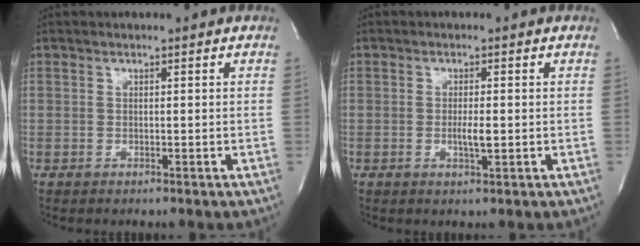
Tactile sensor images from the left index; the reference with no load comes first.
{"total": 2.3, "force": [-0.8, 0.2, 2.1], "torque": [-0.042, -0.008, -0.013]}